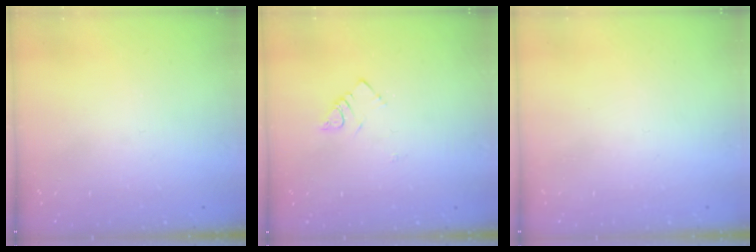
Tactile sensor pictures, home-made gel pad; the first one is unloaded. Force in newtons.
{"total": 3.2, "press": 3.1, "slide": 0.5}
{"total": 1.7, "press": 1.7, "slide": 0.2}